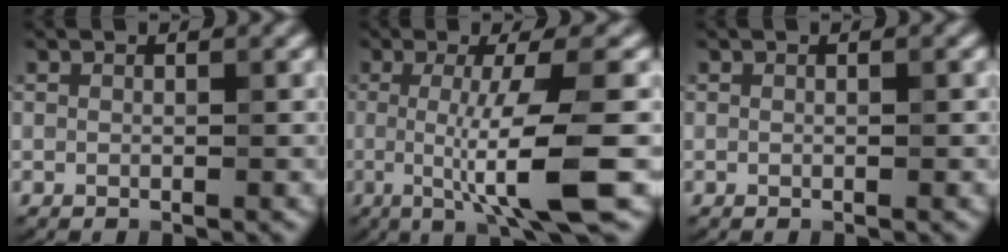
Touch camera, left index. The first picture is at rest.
{"total": 8.2, "force": [-1.2, 1.3, 8.0], "torque": [-0.126, -0.015, -0.019]}
{"total": 0.0}